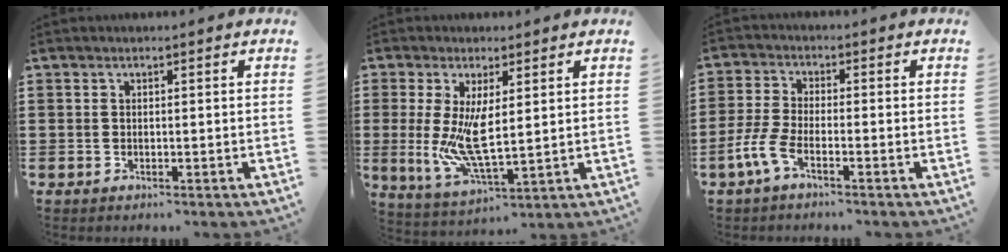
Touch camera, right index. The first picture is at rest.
{"total": 8.5, "force": [1.1, 2.7, 8.0], "torque": [-0.172, -0.023, 0.019]}
{"total": 4.6, "force": [-2.6, 1.3, 3.6], "torque": [-0.102, -0.014, -0.058]}